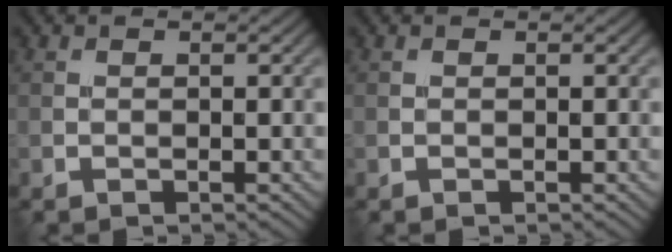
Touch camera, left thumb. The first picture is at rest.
{"total": 0.0}